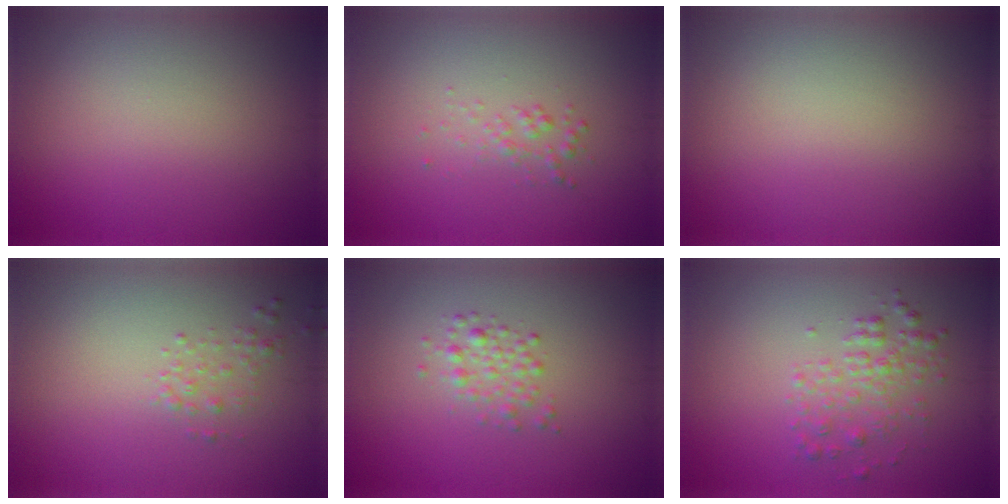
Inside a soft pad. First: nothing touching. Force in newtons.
{"total": 1.1, "press": 1.1, "slide": 0.1}
{"total": 0.0}
{"total": 1.0, "press": 1.0, "slide": 0.0}
{"total": 1.8, "press": 1.8, "slide": 0.0}
{"total": 2.4, "press": 2.4, "slide": 0.1}